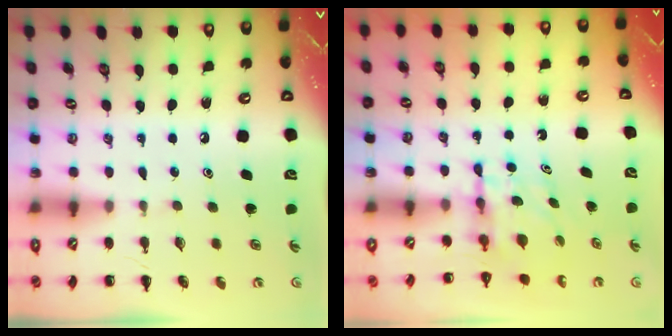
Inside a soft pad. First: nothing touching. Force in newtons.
{"total": 4.8, "press": 4.8, "slide": 0.3}